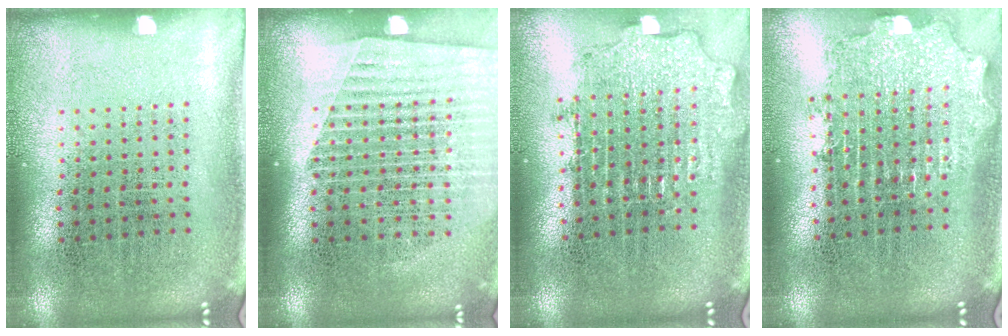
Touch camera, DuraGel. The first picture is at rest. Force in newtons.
{"total": 1.6, "press": 1.5, "slide": 0.6}
{"total": 1.9, "press": 1.5, "slide": 1.2}
{"total": 2.1, "press": 1.7, "slide": 1.3}